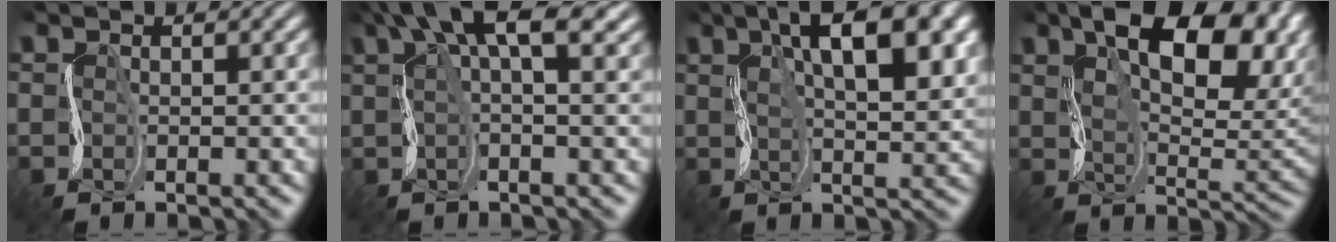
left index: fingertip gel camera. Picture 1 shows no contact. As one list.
[{"total": 7.3, "force": [4.4, 1.9, 5.5], "torque": [-0.094, 0.018, 0.072]}, {"total": 11.2, "force": [4.2, 4.4, 9.4], "torque": [-0.140, 0.013, 0.058]}, {"total": 12.2, "force": [5.0, 5.5, 9.6], "torque": [-0.151, 0.006, 0.080]}]